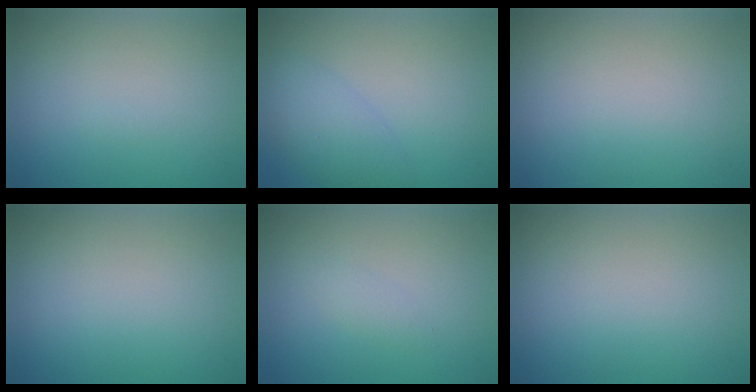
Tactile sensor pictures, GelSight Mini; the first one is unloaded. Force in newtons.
{"total": 3.3, "press": 3.3, "slide": 0.2}
{"total": 0.0}
{"total": 0.0}
{"total": 0.8, "press": 0.8, "slide": 0.1}
{"total": 0.0}